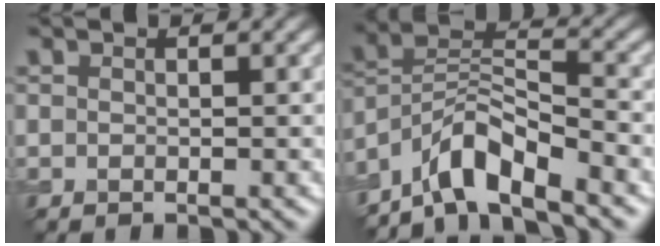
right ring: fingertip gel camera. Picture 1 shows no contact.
{"total": 6.9, "force": [-5.4, 1.8, 4.0], "torque": [-0.063, 0.008, -0.105]}